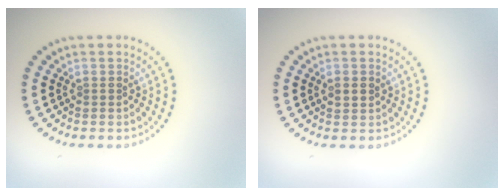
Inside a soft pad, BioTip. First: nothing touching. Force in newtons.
{"total": 1.5, "press": 1.5, "slide": 0.1}